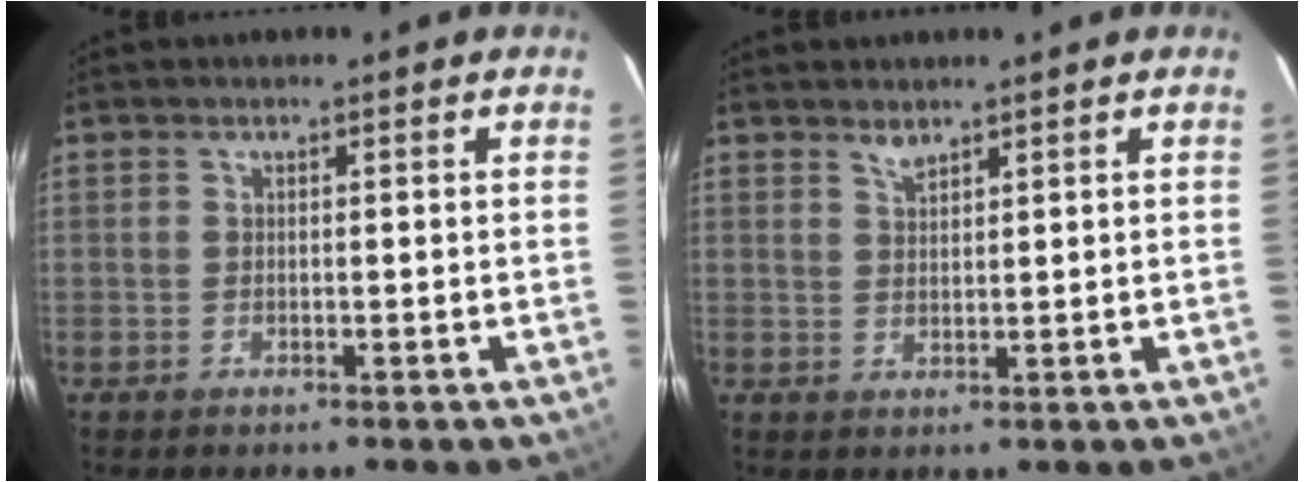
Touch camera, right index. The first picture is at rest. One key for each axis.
{"total": 1.8, "fx": 1.6, "fy": 0.4, "fz": 0.7, "tx": -0.010, "ty": 0.001, "tz": 0.030}